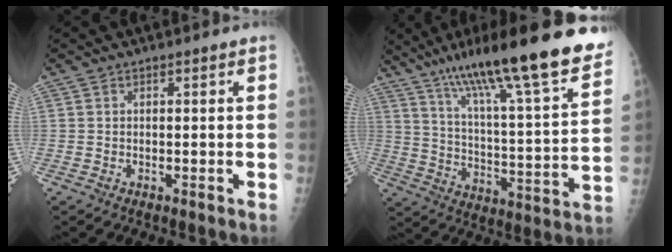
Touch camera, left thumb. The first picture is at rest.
{"total": 27.4, "force": [19.3, 4.1, 18.9], "torque": [-0.279, -0.053, 0.299]}